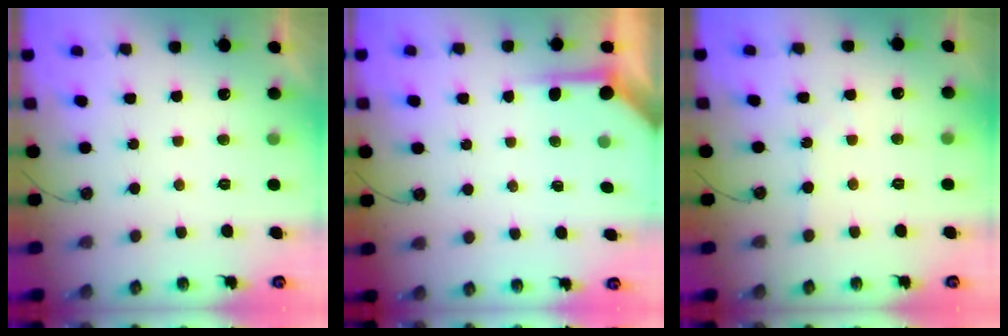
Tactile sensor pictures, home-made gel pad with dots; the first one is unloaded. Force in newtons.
{"total": 3.6, "press": 3.6, "slide": 0.5}
{"total": 2.6, "press": 2.6, "slide": 0.3}